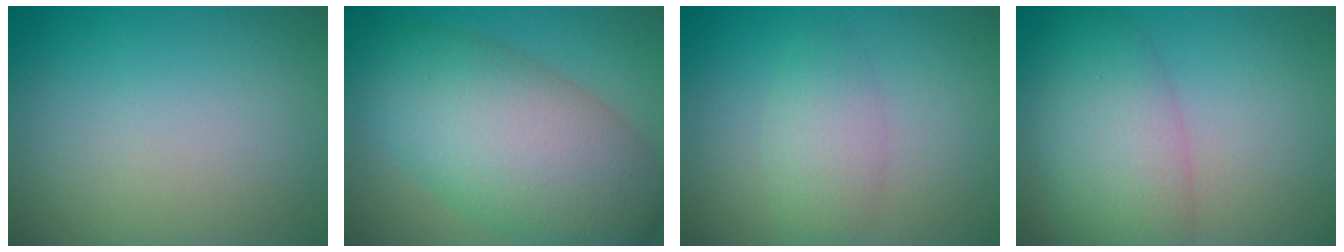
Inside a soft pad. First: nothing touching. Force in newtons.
{"total": 11.5, "press": 11.4, "slide": 0.3}
{"total": 2.7, "press": 2.7, "slide": 0.1}
{"total": 6.6, "press": 6.6, "slide": 0.5}